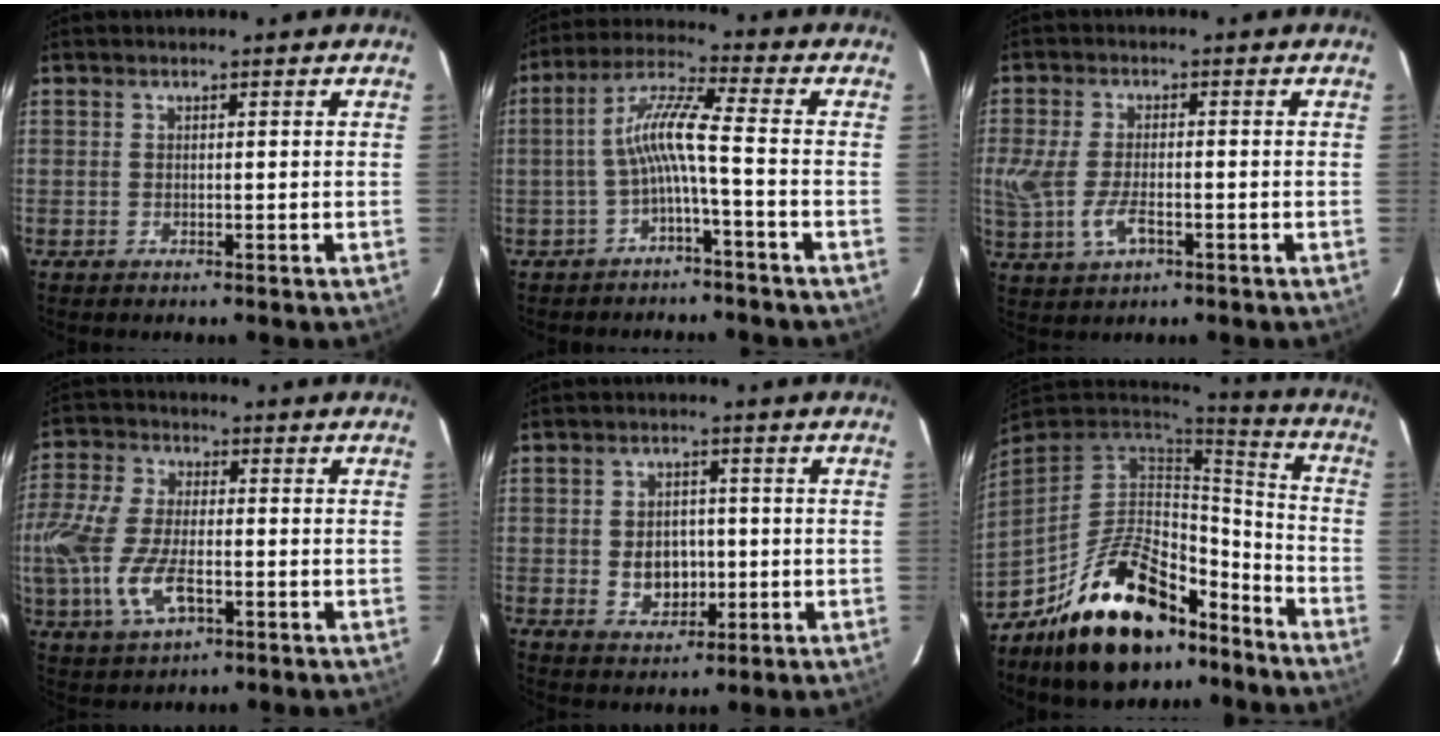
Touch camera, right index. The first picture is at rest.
{"total": 7.3, "force": [-2.5, -0.4, 6.9], "torque": [-0.158, 0.016, -0.046]}
{"total": 7.8, "force": [-2.4, 3.5, 6.6], "torque": [-0.147, -0.011, -0.042]}
{"total": 15.3, "force": [-4.0, 7.4, 12.8], "torque": [-0.291, -0.010, -0.076]}
{"total": 6.4, "force": [-0.8, 4.9, 4.0], "torque": [-0.078, 0.003, -0.003]}
{"total": 23.1, "force": [-15.6, 10.9, 13.1], "torque": [-0.250, 0.028, -0.230]}